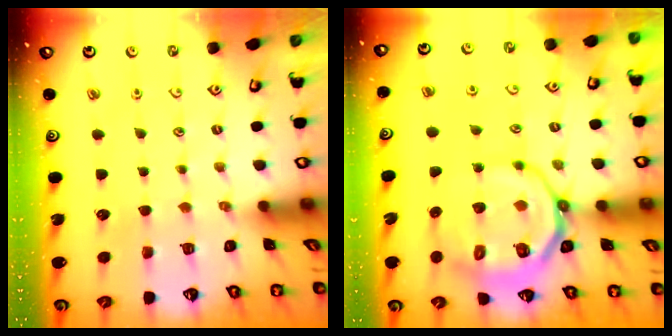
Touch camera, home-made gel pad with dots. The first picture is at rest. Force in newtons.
{"total": 14.3, "press": 13.9, "slide": 3.0}